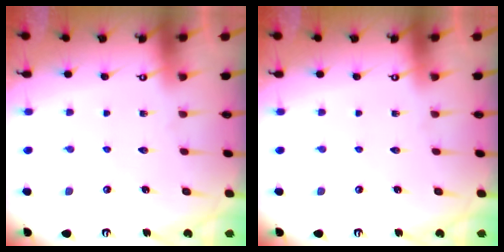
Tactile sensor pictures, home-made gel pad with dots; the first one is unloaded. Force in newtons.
{"total": 0.0}